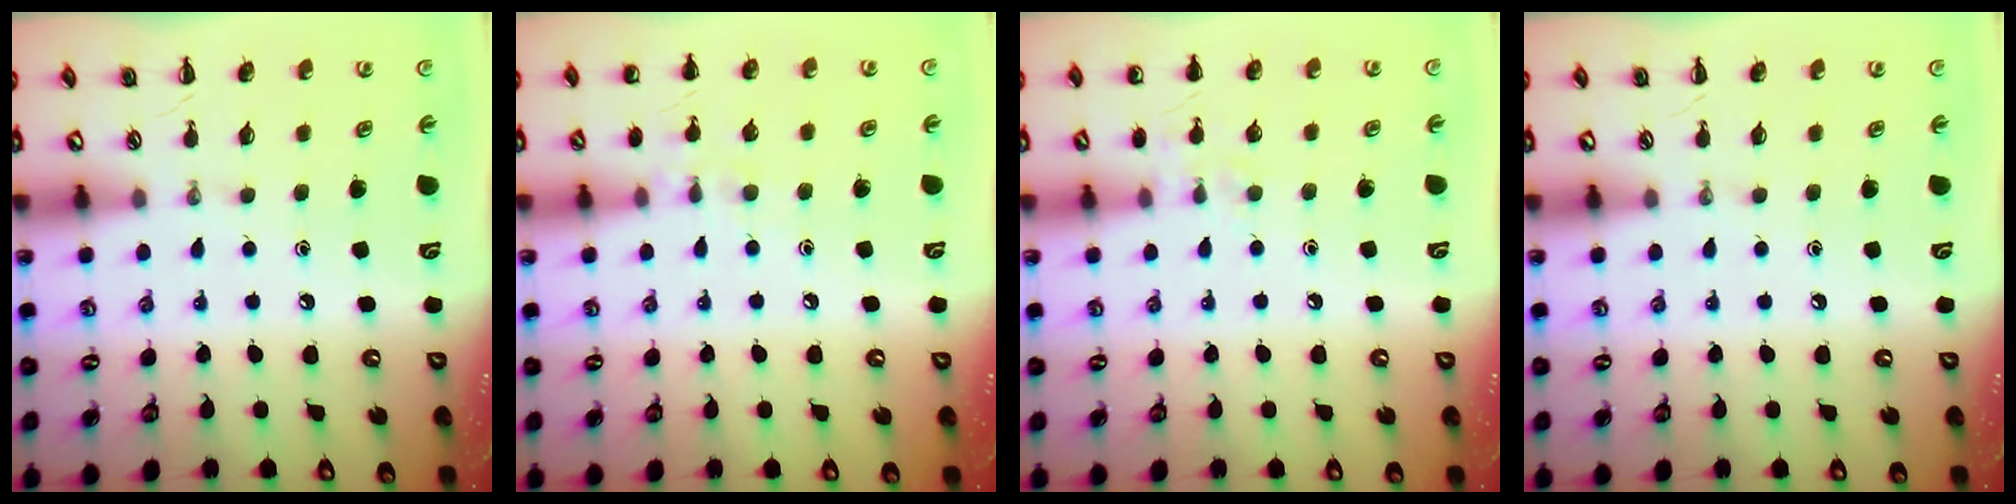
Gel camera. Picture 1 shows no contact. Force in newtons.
{"total": 6.8, "press": 6.5, "slide": 2.1}
{"total": 5.9, "press": 5.7, "slide": 1.5}
{"total": 0.0}